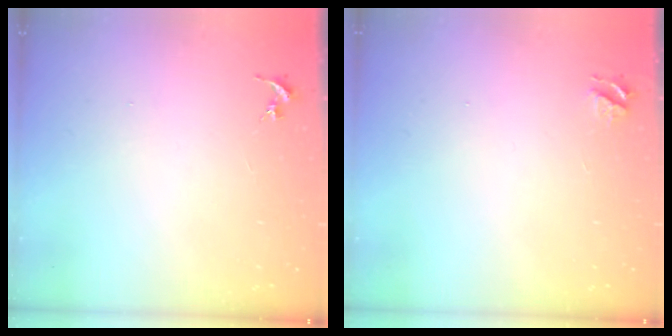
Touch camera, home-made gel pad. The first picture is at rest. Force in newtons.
{"total": 4.0, "press": 3.9, "slide": 0.4}